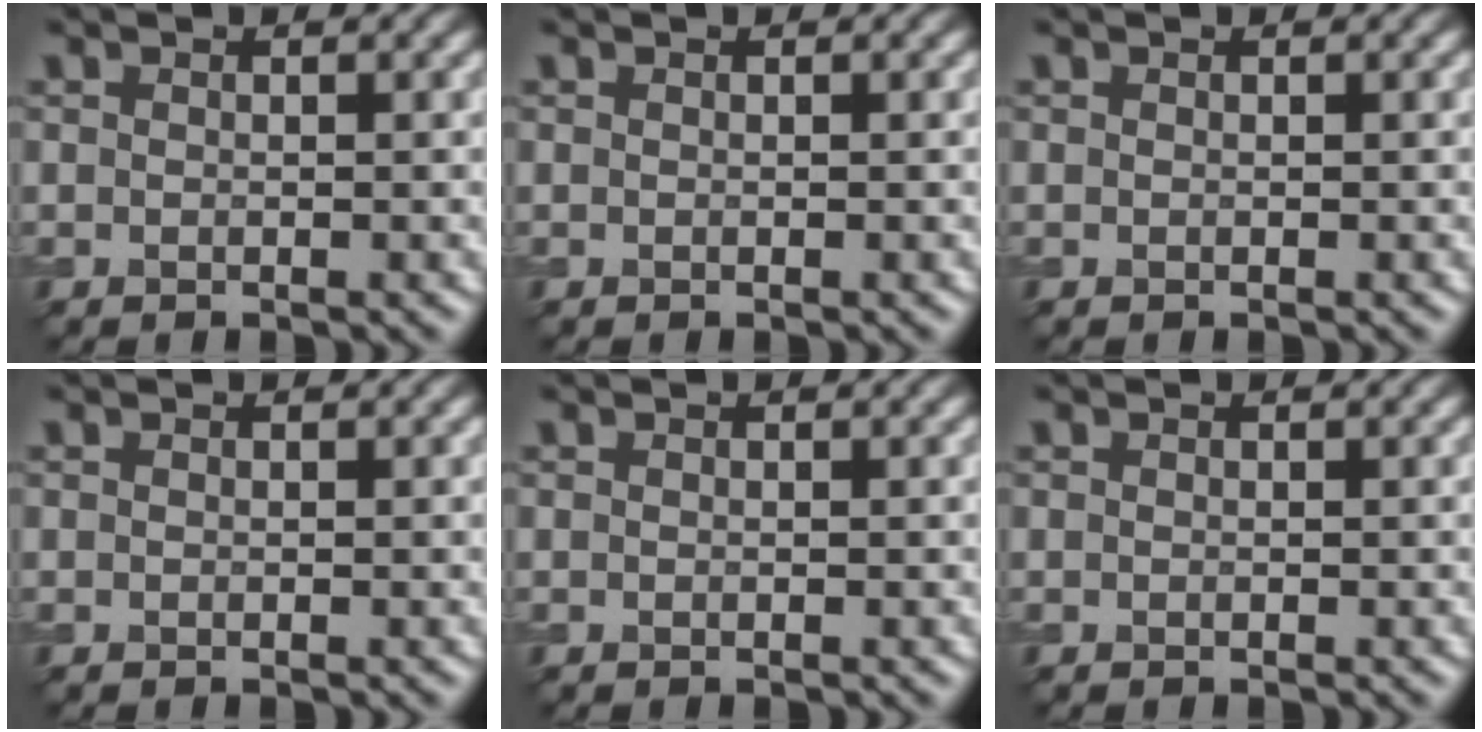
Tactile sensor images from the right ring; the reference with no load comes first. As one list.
[{"total": 0.0}, {"total": 0.0}, {"total": 0.0}, {"total": 0.0}, {"total": 0.0}]